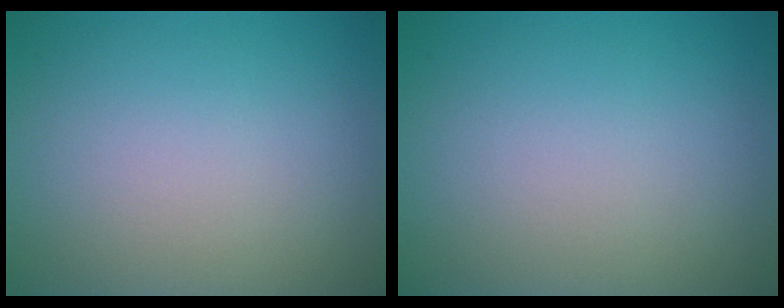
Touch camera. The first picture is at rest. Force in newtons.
{"total": 0.0}